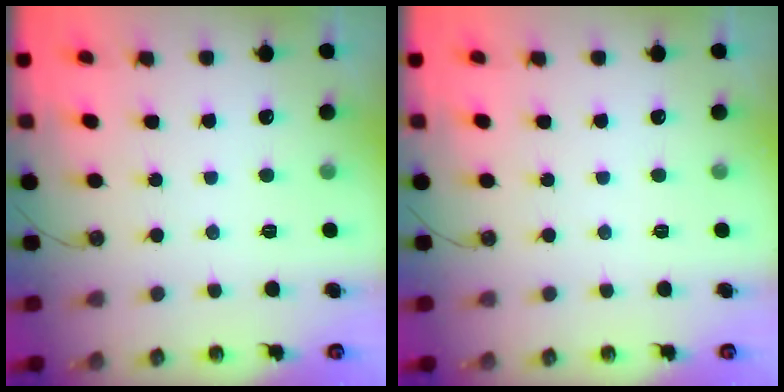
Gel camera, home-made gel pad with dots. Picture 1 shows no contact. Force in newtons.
{"total": 0.0}